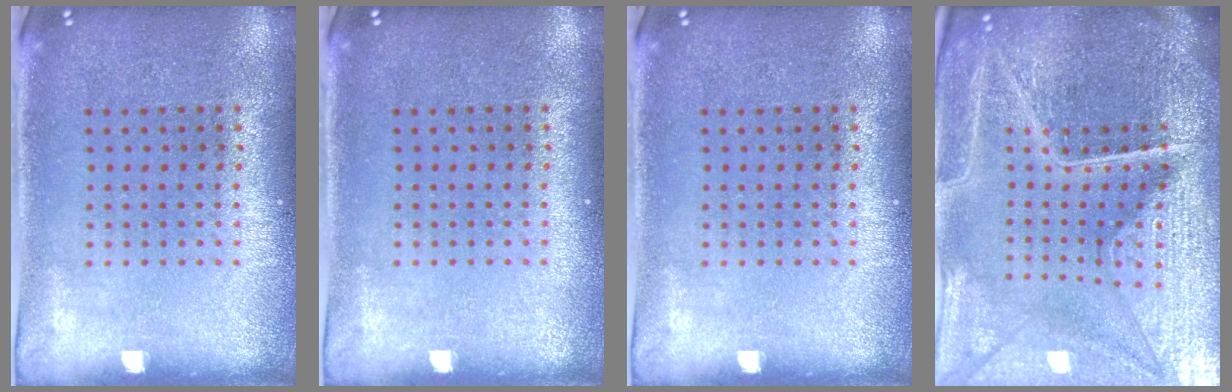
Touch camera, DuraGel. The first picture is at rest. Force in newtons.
{"total": 0.0}
{"total": 0.0}
{"total": 6.5, "press": 5.7, "slide": 3.1}